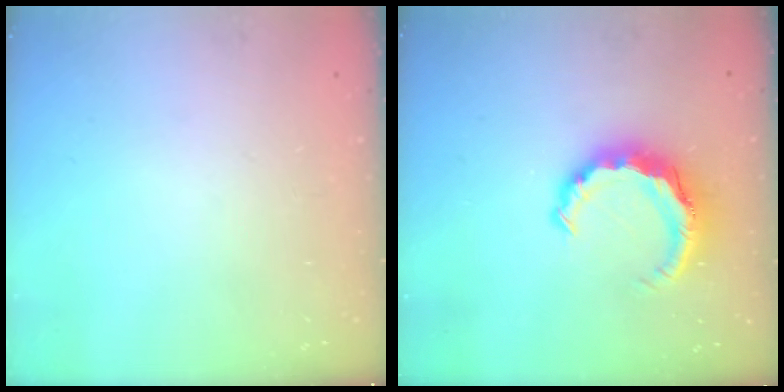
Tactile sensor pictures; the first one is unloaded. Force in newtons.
{"total": 8.6, "press": 8.5, "slide": 1.1}